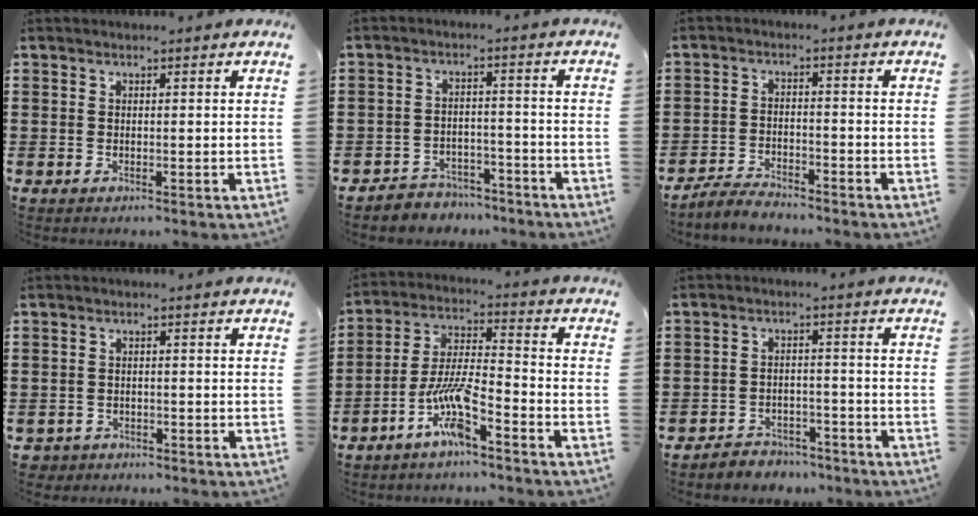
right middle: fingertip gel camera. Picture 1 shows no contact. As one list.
[{"total": 3.9, "force": [-3.8, 1.0, -0.2], "torque": [-0.005, 0.004, -0.082]}, {"total": 3.4, "force": [-3.3, 0.6, 0.4], "torque": [-0.012, 0.010, -0.071]}, {"total": 1.8, "force": [-1.6, 0.8, -0.2], "torque": [-0.005, 0.001, -0.038]}, {"total": 8.6, "force": [-5.5, 1.6, 6.5], "torque": [-0.146, -0.007, -0.107]}, {"total": 3.6, "force": [-3.5, 0.8, -0.2], "torque": [-0.004, 0.004, -0.076]}]